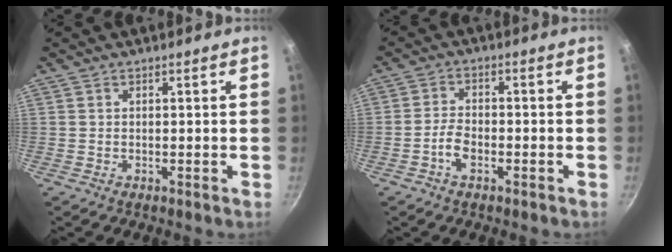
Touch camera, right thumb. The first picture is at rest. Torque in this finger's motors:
{"motor_torque": [-0.27, 0.01, 0.26, 0.11, -0.04]}